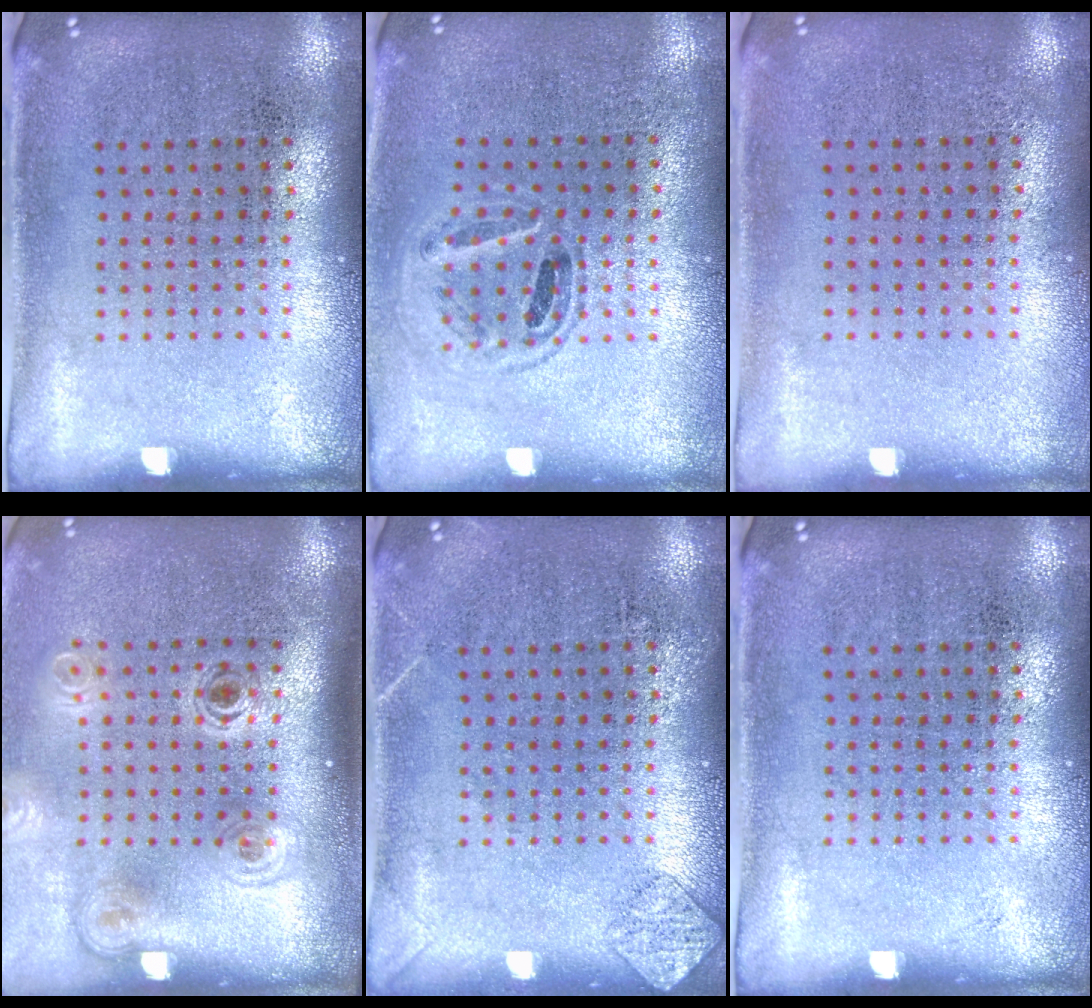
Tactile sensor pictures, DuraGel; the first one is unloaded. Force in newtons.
{"total": 0.9, "press": 0.9, "slide": 0.2}
{"total": 0.0}
{"total": 1.9, "press": 1.3, "slide": 1.4}
{"total": 1.3, "press": 1.3, "slide": 0.1}
{"total": 0.0}